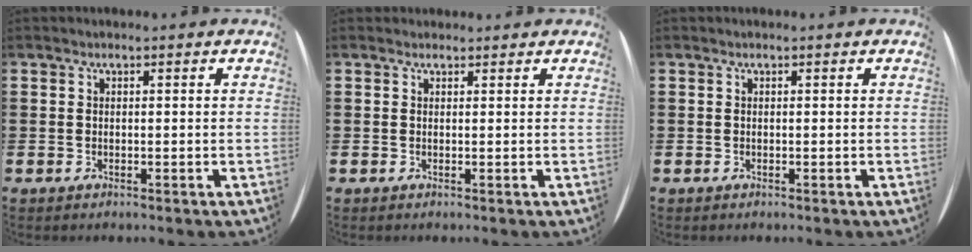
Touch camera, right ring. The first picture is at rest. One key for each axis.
{"total": 0.6, "fx": 0.5, "fy": 0.2, "fz": -0.2, "tx": 0.002, "ty": 0.005, "tz": 0.010}
{"total": 0.0}